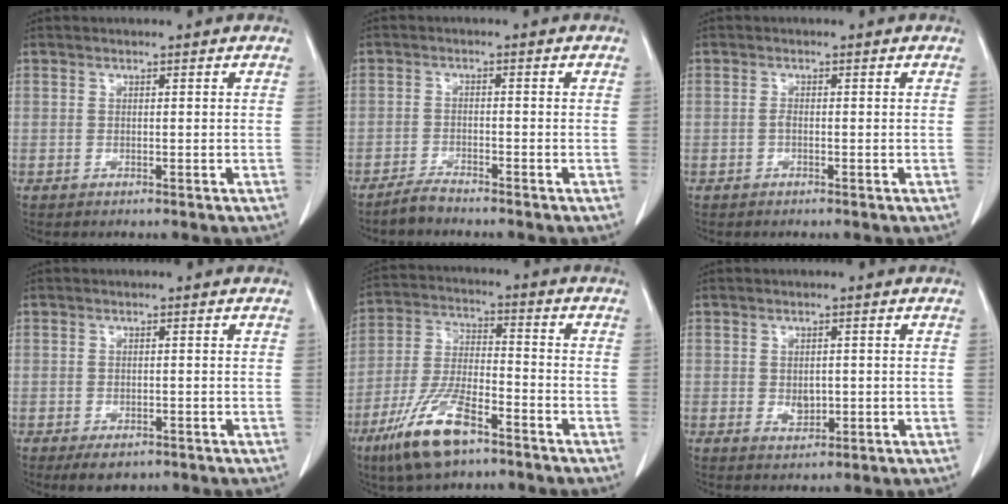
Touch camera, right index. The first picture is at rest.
{"total": 2.5, "force": [-2.4, 0.0, 0.6], "torque": [-0.015, -0.006, -0.046]}
{"total": 0.6, "force": [-0.3, 0.2, 0.5], "torque": [-0.012, 0.001, -0.006]}
{"total": 2.9, "force": [-1.8, 1.6, 1.5], "torque": [-0.020, -0.002, -0.017]}
{"total": 6.1, "force": [-3.9, 2.5, 4.0], "torque": [-0.088, -0.003, -0.067]}
{"total": 2.3, "force": [-0.2, 1.3, 1.9], "torque": [-0.035, -0.004, 0.002]}